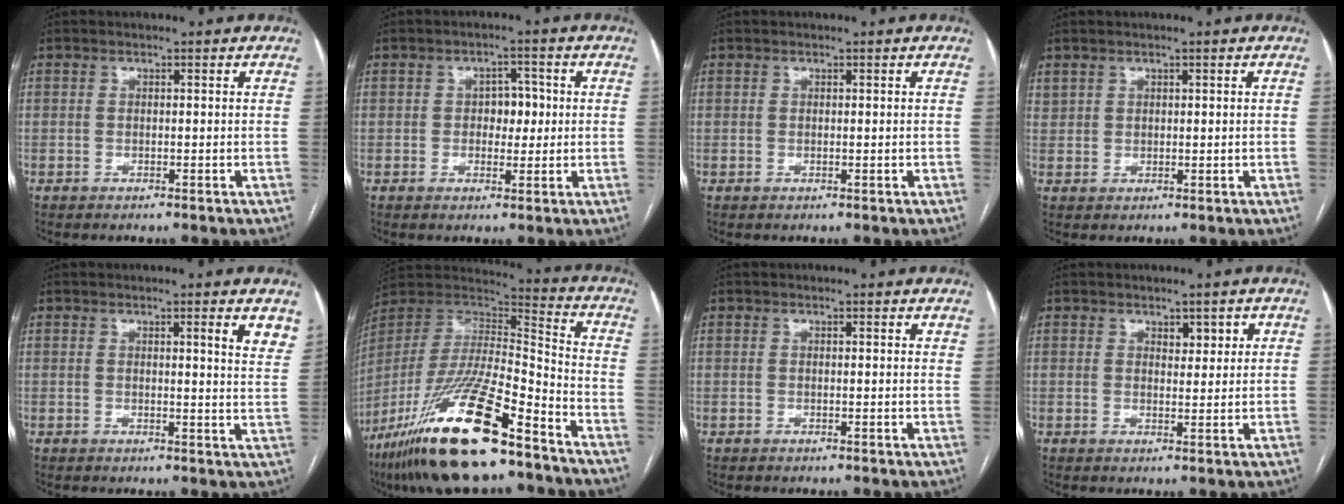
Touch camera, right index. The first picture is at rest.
{"total": 3.9, "force": [0.2, 2.5, 3.0], "torque": [-0.036, 0.010, 0.004]}
{"total": 0.0}
{"total": 1.6, "force": [1.2, 1.1, 0.3], "torque": [-0.001, 0.005, 0.025]}
{"total": 5.3, "force": [3.6, 0.3, 3.8], "torque": [-0.037, -0.017, 0.029]}
{"total": 24.5, "force": [-15.9, 3.8, 18.2], "torque": [-0.365, -0.044, -0.292]}
{"total": 9.0, "force": [7.9, 2.9, 3.1], "torque": [0.005, -0.033, 0.060]}
{"total": 2.6, "force": [1.4, 1.4, 1.7], "torque": [-0.018, 0.000, 0.023]}